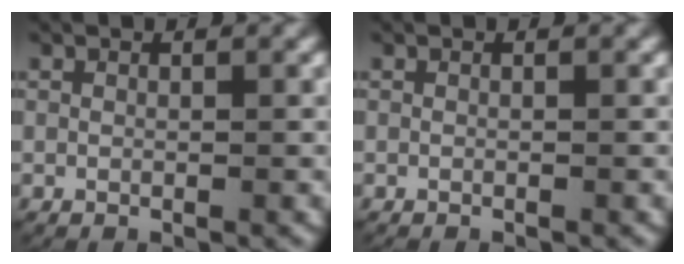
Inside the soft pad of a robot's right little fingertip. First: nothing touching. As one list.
[{"total": 0.0}]